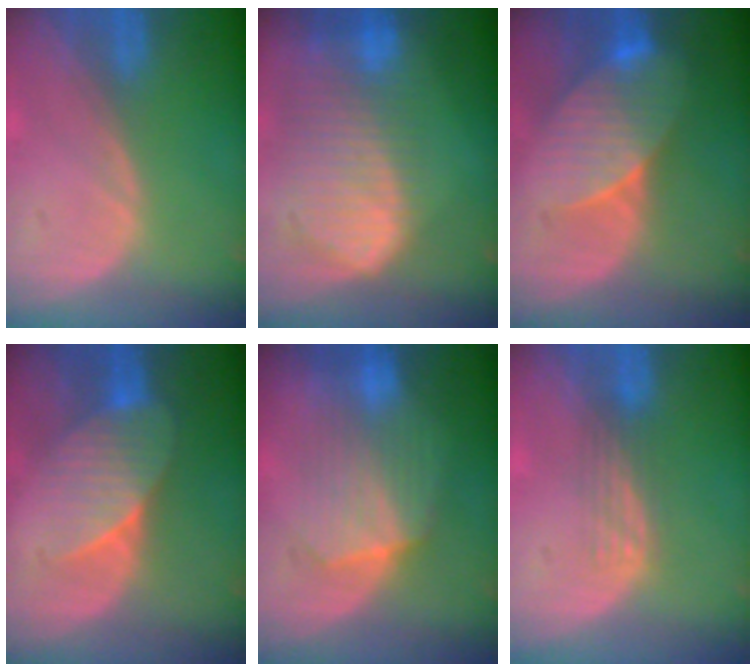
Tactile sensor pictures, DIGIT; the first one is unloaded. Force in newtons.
{"total": 10.5, "press": 9.1, "slide": 5.3}
{"total": 8.2, "press": 7.9, "slide": 2.2}
{"total": 7.4, "press": 6.9, "slide": 2.5}
{"total": 7.1, "press": 6.9, "slide": 1.3}
{"total": 2.9, "press": 2.6, "slide": 1.3}